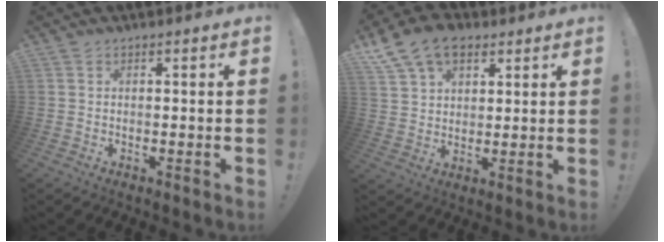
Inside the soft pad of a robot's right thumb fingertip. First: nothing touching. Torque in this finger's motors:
{"motor_torque": [1.65, 1.67, 0.44, 0.34, 0.43]}